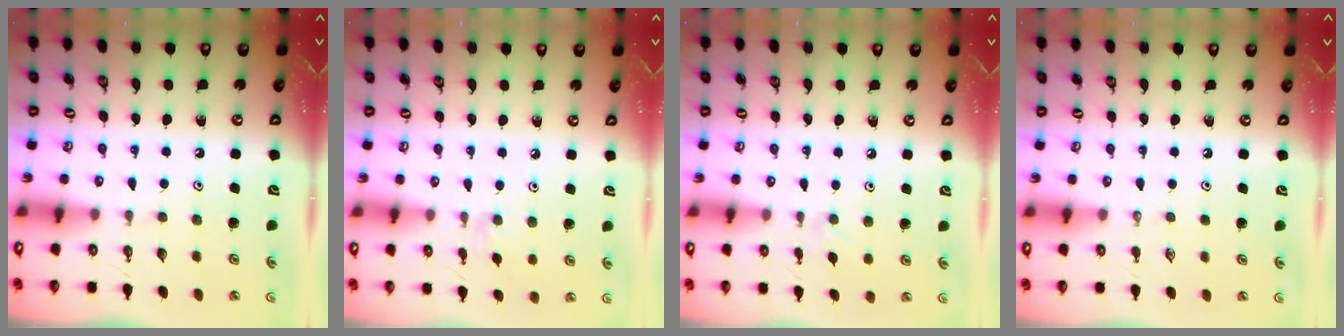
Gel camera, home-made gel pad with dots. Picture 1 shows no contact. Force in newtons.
{"total": 1.5, "press": 1.4, "slide": 0.4}
{"total": 1.9, "press": 1.9, "slide": 0.4}
{"total": 0.0}